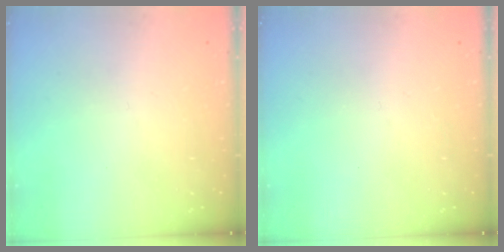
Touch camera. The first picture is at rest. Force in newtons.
{"total": 0.0}